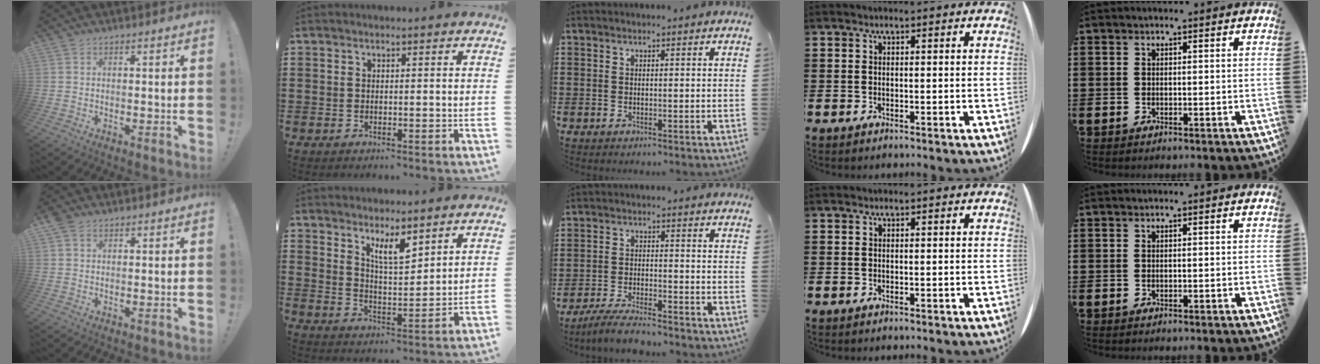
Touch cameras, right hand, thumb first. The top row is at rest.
{"thumb": {"total": 2.5, "force": [1.5, 1.7, 1.1], "torque": [-0.018, -0.002, 0.030]}, "index": {"total": 5.5, "force": [4.3, 1.4, 3.1], "torque": [-0.062, -0.014, 0.075]}, "middle": {"total": 4.3, "force": [-3.9, 0.3, 1.7], "torque": [-0.036, 0.000, -0.078]}}